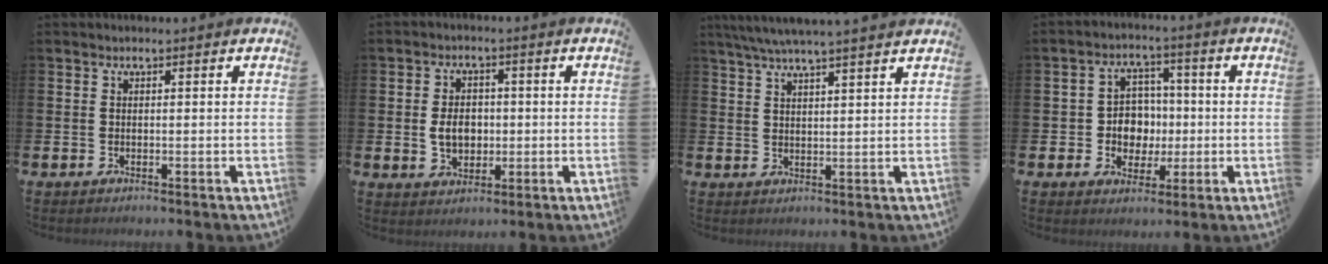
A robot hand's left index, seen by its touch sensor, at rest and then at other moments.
{"total": 4.5, "force": [-0.2, 3.4, 3.0], "torque": [-0.041, 0.003, -0.011]}
{"total": 5.0, "force": [4.6, -0.6, 1.8], "torque": [-0.050, -0.012, 0.084]}
{"total": 5.7, "force": [-0.2, 5.2, 2.3], "torque": [-0.040, 0.006, -0.011]}